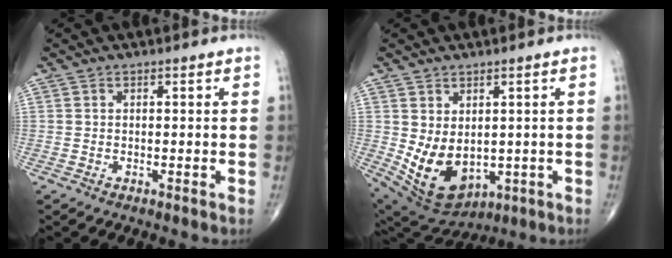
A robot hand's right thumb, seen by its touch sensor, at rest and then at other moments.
{"total": 11.4, "force": [-0.7, 7.7, 8.4], "torque": [-0.129, -0.011, 0.023]}